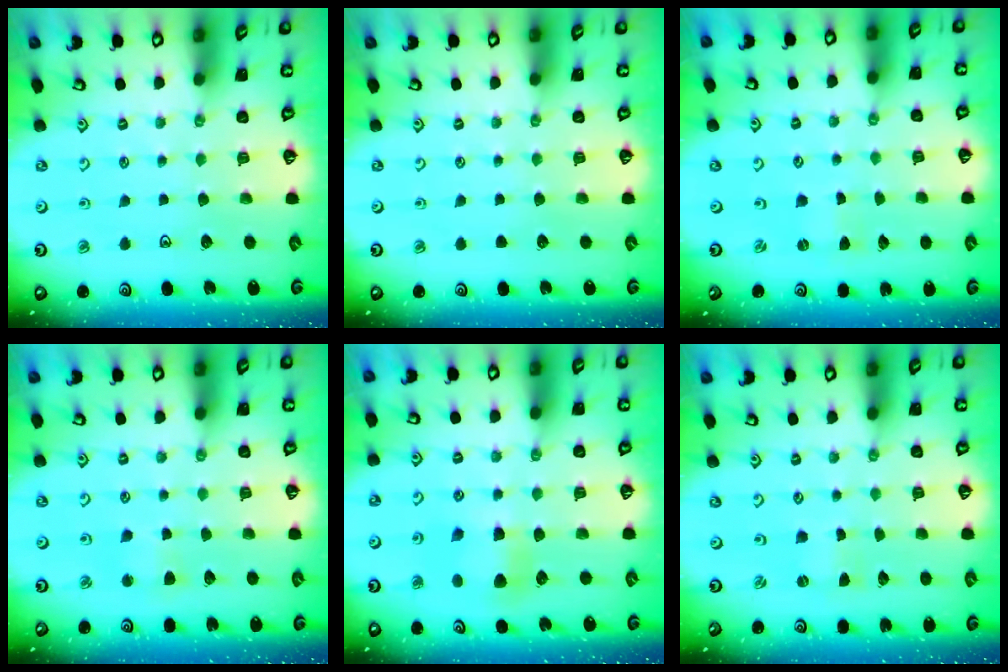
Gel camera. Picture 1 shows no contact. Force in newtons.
{"total": 0.0}
{"total": 0.0}
{"total": 2.9, "press": 2.9, "slide": 0.3}
{"total": 5.9, "press": 5.9, "slide": 0.4}
{"total": 0.0}